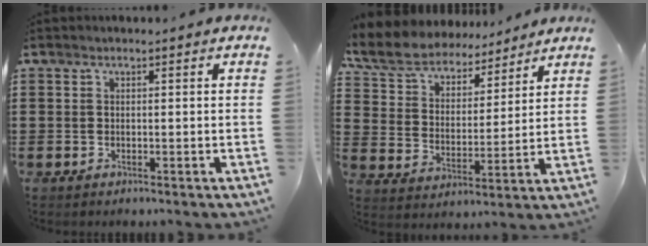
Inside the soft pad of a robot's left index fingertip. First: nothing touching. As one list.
[{"total": 6.8, "force": [6.3, 2.1, 1.5], "torque": [-0.064, -0.036, 0.110]}]